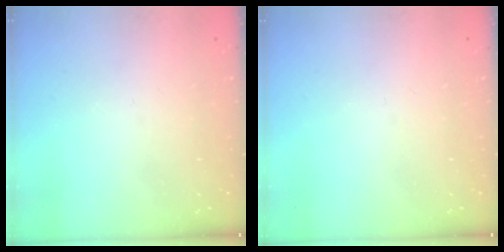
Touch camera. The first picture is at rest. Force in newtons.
{"total": 0.0}